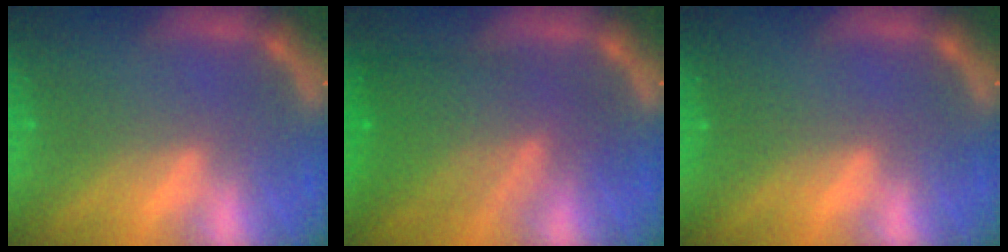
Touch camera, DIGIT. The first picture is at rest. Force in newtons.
{"total": 8.1}
{"total": 0.0}